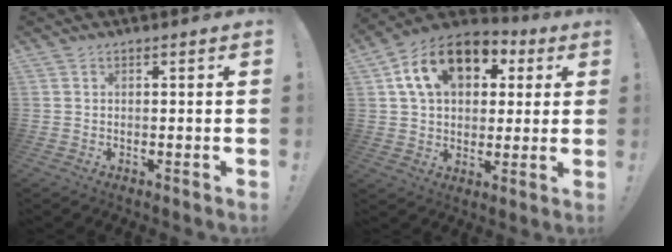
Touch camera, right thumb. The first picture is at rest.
{"total": 17.0, "force": [6.8, 11.7, 10.4], "torque": [-0.163, -0.013, 0.125]}